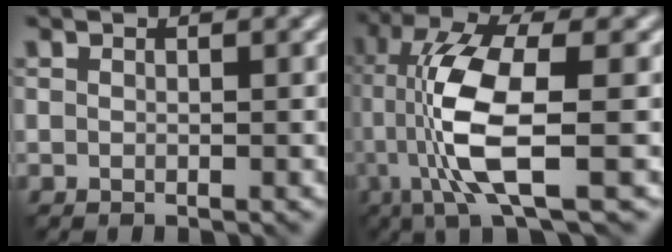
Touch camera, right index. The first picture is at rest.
{"total": 10.0, "force": [-1.0, 2.6, 9.6], "torque": [-0.198, -0.001, -0.017]}